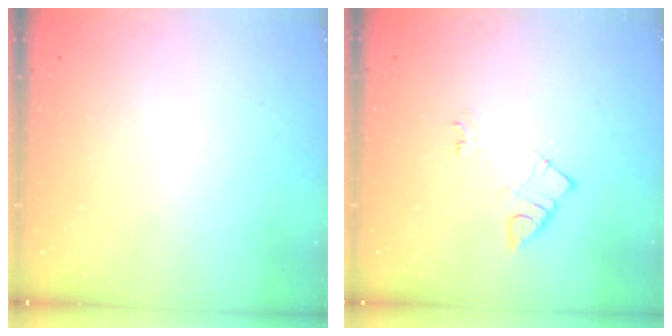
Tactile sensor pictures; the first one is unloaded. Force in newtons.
{"total": 5.0, "press": 4.9, "slide": 0.8}